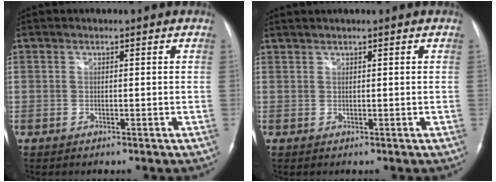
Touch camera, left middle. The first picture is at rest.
{"total": 1.0, "force": [0.9, -0.1, 0.3], "torque": [-0.009, 0.010, 0.023]}